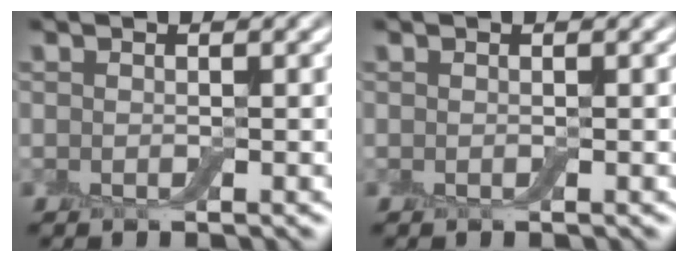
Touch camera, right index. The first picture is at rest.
{"total": 0.0}